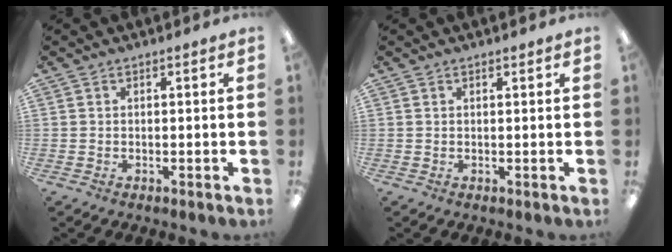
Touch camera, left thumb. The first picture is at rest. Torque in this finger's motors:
{"motor_torque": [0.01, 0.07, -0.31, 0.15, 0.04]}